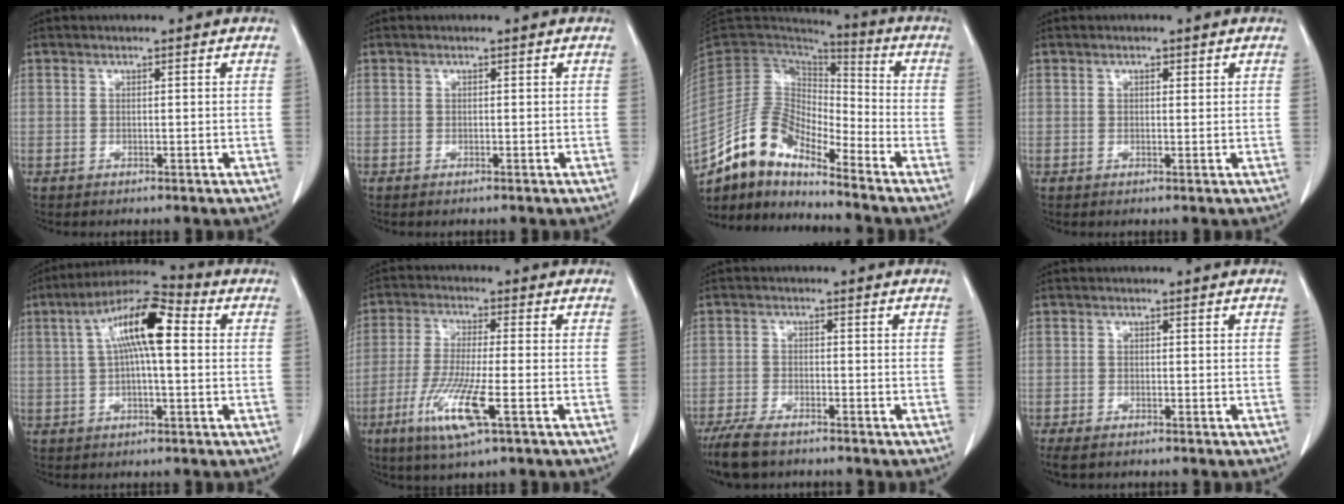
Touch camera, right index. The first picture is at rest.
{"total": 0.0}
{"total": 11.4, "force": [-9.7, 3.5, 5.0], "torque": [-0.099, 0.040, -0.185]}
{"total": 0.8, "force": [0.5, 0.4, 0.6], "torque": [-0.009, -0.002, 0.006]}
{"total": 11.5, "force": [2.2, 2.5, 11.0], "torque": [-0.201, 0.036, 0.030]}
{"total": 10.1, "force": [-4.1, 0.5, 9.2], "torque": [-0.187, -0.025, -0.078]}
{"total": 6.5, "force": [-5.3, 2.0, 3.3], "torque": [-0.062, -0.012, -0.093]}
{"total": 2.7, "force": [-2.1, 1.1, 1.4], "torque": [-0.027, -0.006, -0.032]}